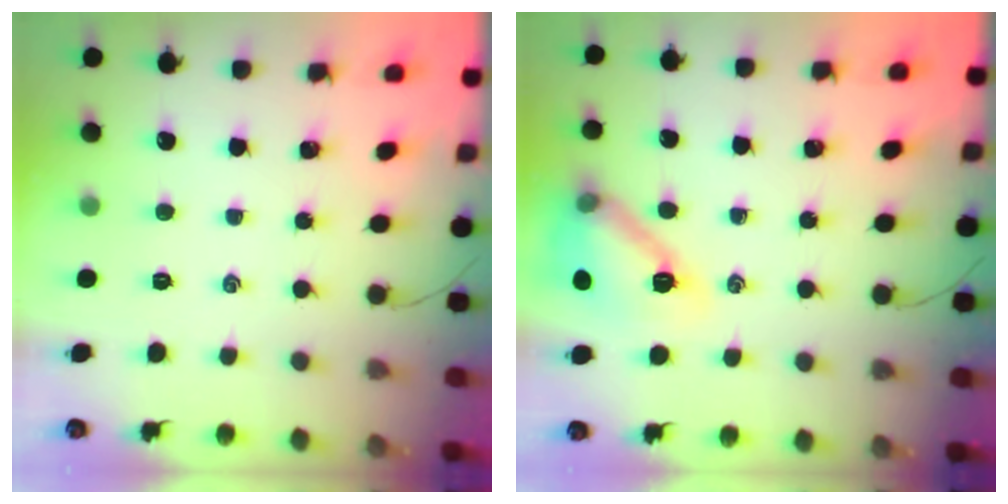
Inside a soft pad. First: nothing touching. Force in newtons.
{"total": 14.5, "press": 14.4, "slide": 1.7}